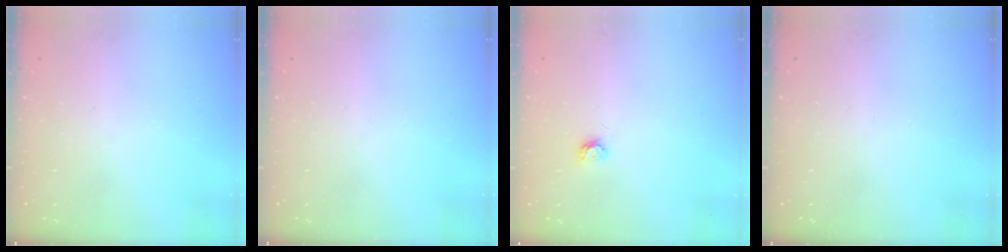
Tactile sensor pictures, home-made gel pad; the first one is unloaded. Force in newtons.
{"total": 0.0}
{"total": 3.8, "press": 3.8, "slide": 0.4}
{"total": 0.0}